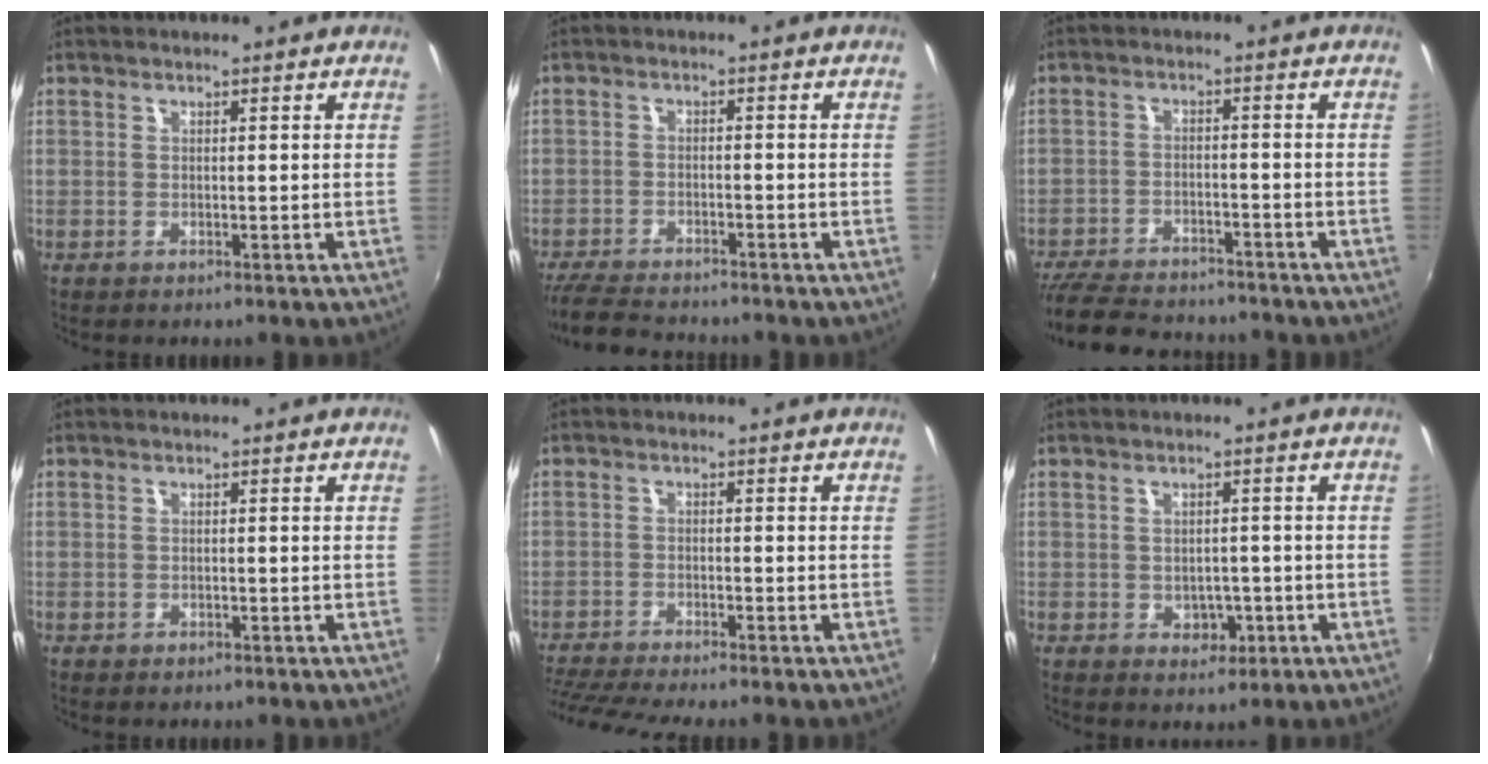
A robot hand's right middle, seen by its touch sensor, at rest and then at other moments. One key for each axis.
{"total": 8.3, "fx": -7.6, "fy": 1.7, "fz": 2.9, "tx": -0.085, "ty": -0.016, "tz": -0.130}
{"total": 14.1, "fx": -12.3, "fy": 4.3, "fz": 5.4, "tx": -0.131, "ty": -0.010, "tz": -0.190}
{"total": 0.8, "fx": -0.6, "fy": 0.6, "fz": 0.2, "tx": -0.004, "ty": 0.000, "tz": -0.007}
{"total": 8.6, "fx": -7.8, "fy": -0.4, "fz": 3.6, "tx": -0.097, "ty": -0.027, "tz": -0.135}
{"total": 3.5, "fx": -1.0, "fy": 2.9, "fz": 1.7, "tx": -0.027, "ty": 0.003, "tz": -0.006}